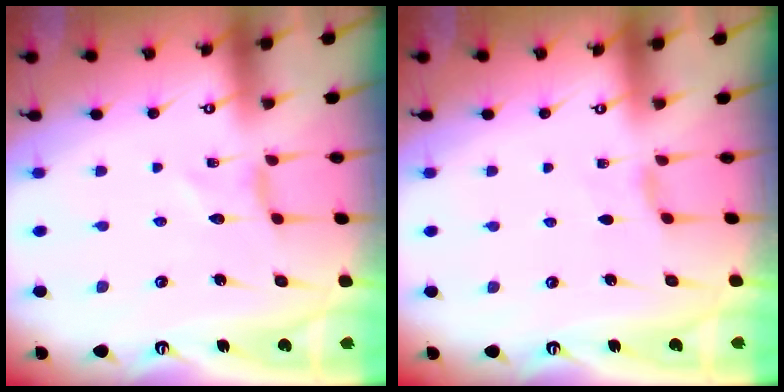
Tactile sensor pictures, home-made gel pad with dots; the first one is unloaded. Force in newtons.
{"total": 1.9, "press": 1.9, "slide": 0.4}